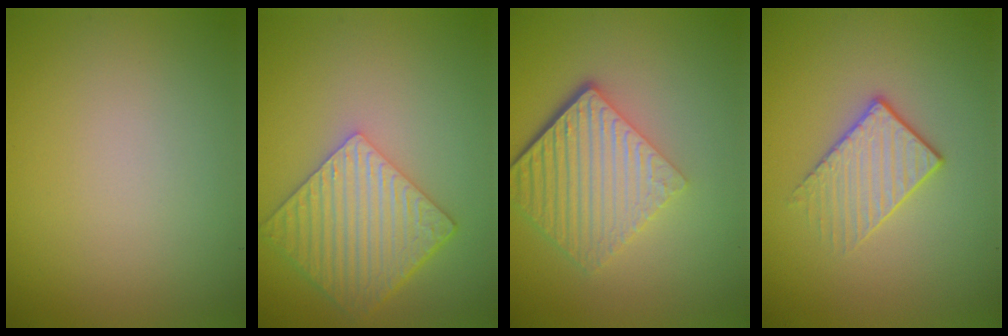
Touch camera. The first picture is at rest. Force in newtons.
{"total": 6.0, "press": 4.4, "slide": 4.1}
{"total": 6.4, "press": 4.3, "slide": 4.8}
{"total": 2.2, "press": 1.9, "slide": 1.2}